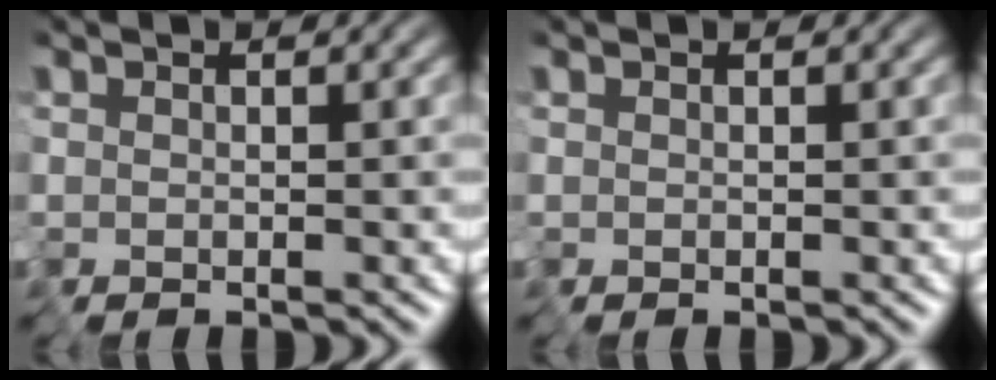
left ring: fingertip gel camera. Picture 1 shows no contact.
{"total": 0.0}